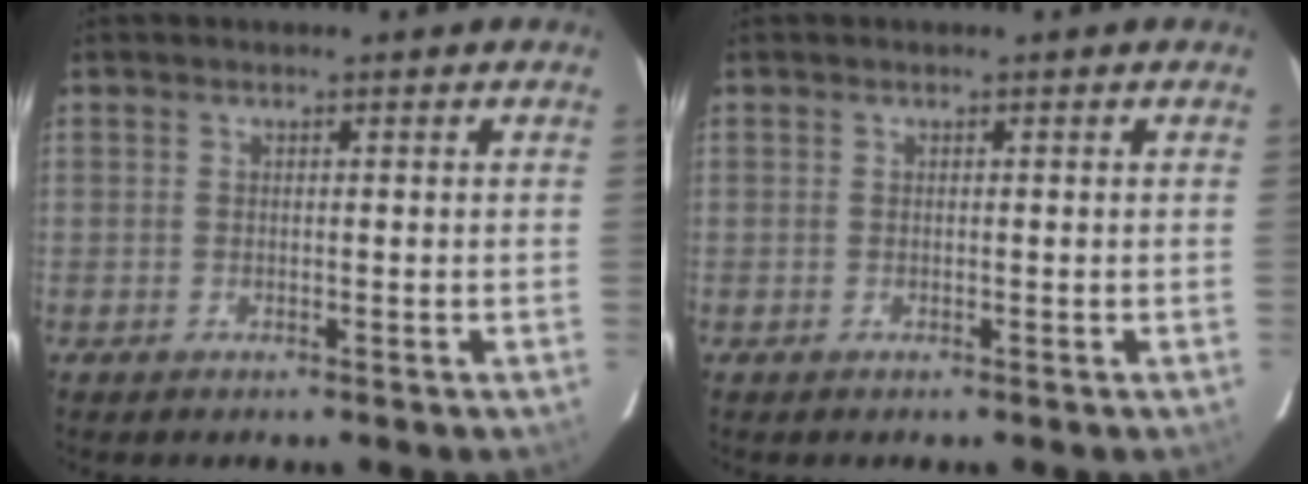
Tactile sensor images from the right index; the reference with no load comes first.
{"total": 0.0}